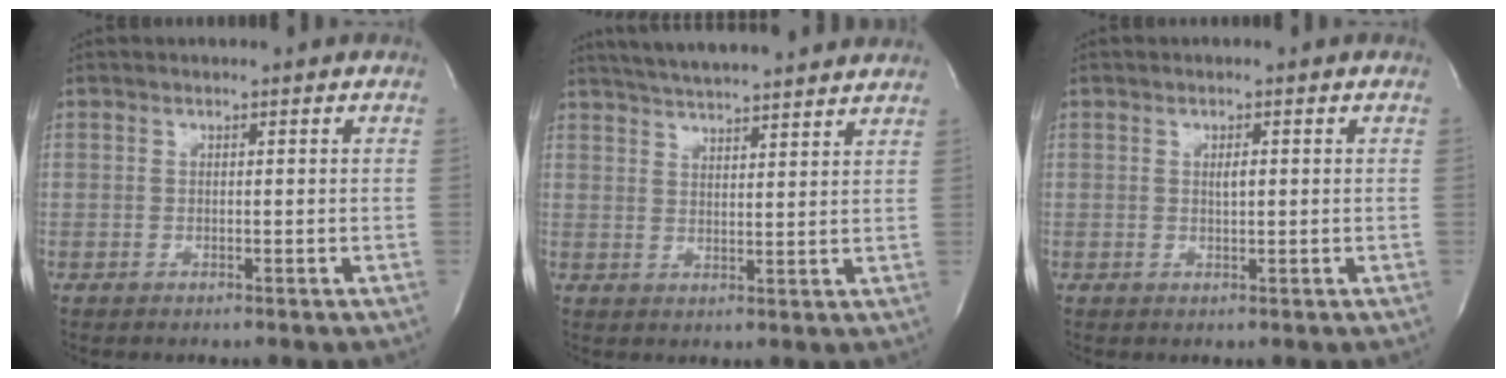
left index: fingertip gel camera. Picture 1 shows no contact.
{"total": 15.3, "force": [13.9, 1.3, 6.2], "torque": [-0.107, 0.029, 0.196]}
{"total": 1.2, "force": [0.2, 0.3, 1.2], "torque": [-0.022, 0.001, 0.005]}